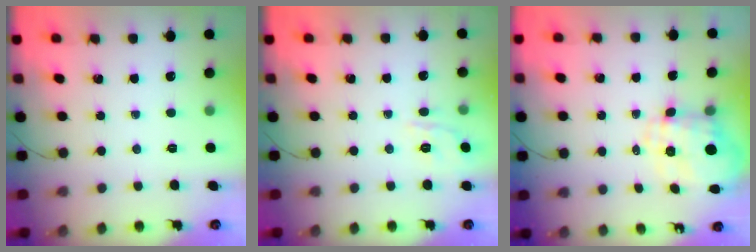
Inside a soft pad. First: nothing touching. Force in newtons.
{"total": 6.9, "press": 6.9, "slide": 1.1}
{"total": 4.1, "press": 3.5, "slide": 2.1}